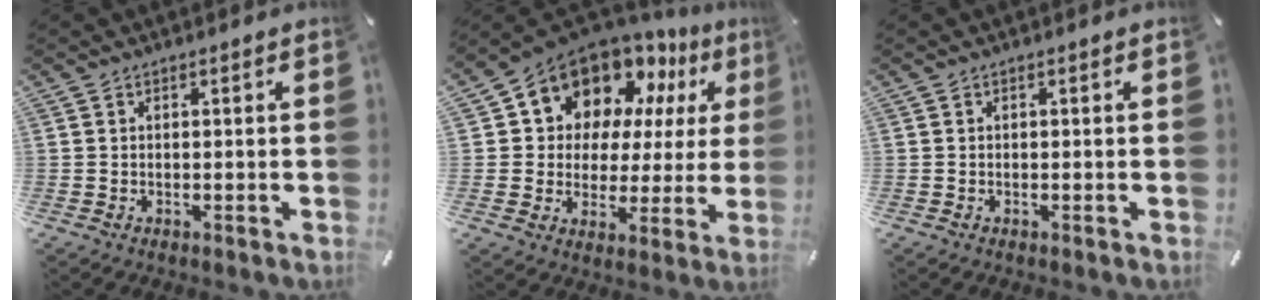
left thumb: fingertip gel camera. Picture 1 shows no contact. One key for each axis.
{"total": 13.4, "fx": 10.0, "fy": 8.3, "fz": 3.3, "tx": -0.077, "ty": -0.082, "tz": 0.187}
{"total": 0.0}